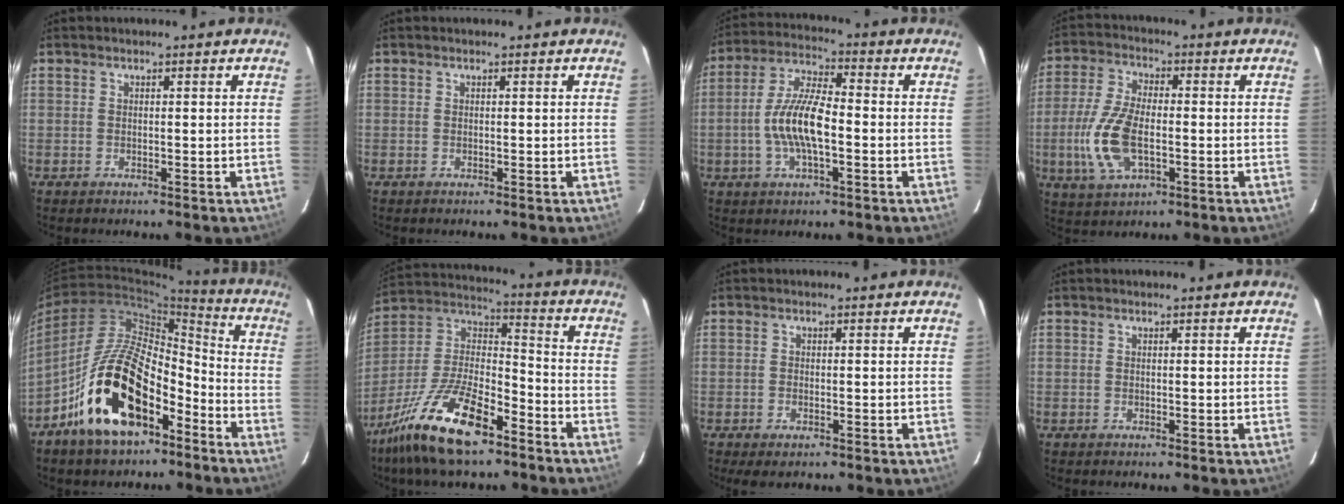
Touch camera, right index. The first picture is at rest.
{"total": 0.0}
{"total": 11.0, "force": [-2.3, 3.8, 10.1], "torque": [-0.208, 0.007, -0.044]}
{"total": 12.3, "force": [-2.6, 5.9, 10.4], "torque": [-0.231, 0.000, -0.047]}
{"total": 19.3, "force": [-11.1, 9.4, 12.8], "torque": [-0.228, 0.024, -0.188]}
{"total": 19.8, "force": [-12.8, 6.8, 13.5], "torque": [-0.282, -0.010, -0.240]}
{"total": 2.3, "force": [-1.3, 1.1, 1.5], "torque": [-0.032, -0.005, -0.023]}
{"total": 0.0}